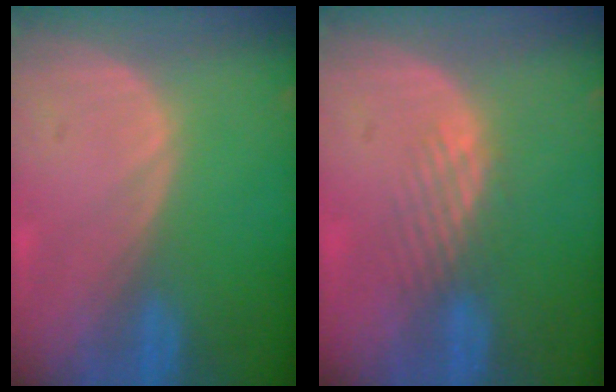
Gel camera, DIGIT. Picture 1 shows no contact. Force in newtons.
{"total": 3.1, "press": 2.5, "slide": 1.8}